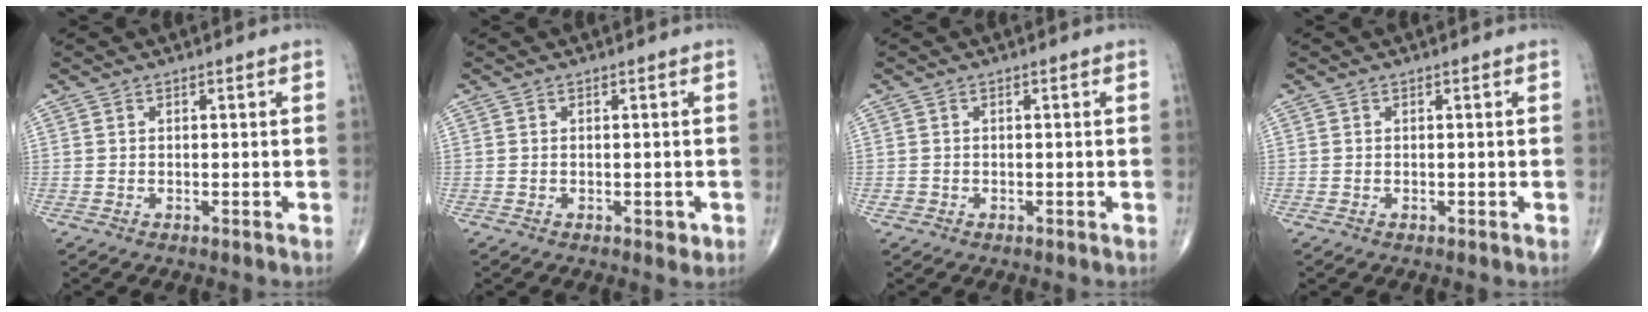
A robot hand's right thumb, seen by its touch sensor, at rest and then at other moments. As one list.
[{"total": 1.4, "force": [-0.4, 0.7, 1.1], "torque": [-0.010, -0.002, -0.005]}, {"total": 0.8, "force": [-0.3, 0.7, 0.2], "torque": [0.000, 0.003, -0.004]}, {"total": 0.0}]